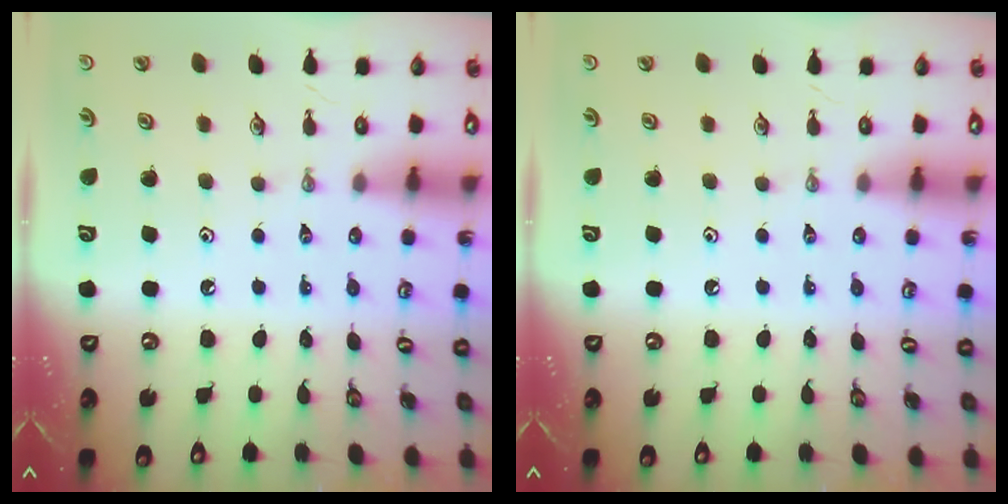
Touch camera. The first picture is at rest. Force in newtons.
{"total": 0.0}